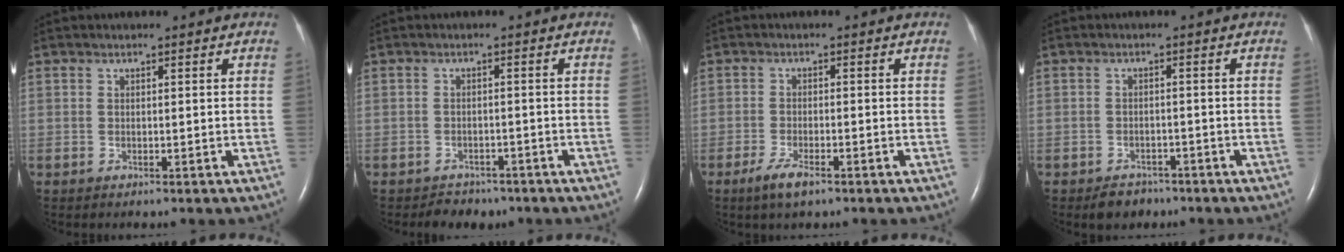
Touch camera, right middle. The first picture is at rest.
{"total": 3.3, "force": [-2.7, 2.0, 0.0], "torque": [-0.008, 0.006, -0.037]}
{"total": 3.7, "force": [-2.4, 0.8, 2.6], "torque": [-0.062, -0.006, -0.045]}
{"total": 3.1, "force": [-2.3, 2.0, 0.6], "torque": [-0.016, 0.004, -0.030]}